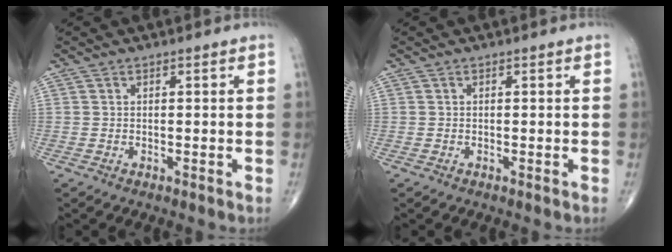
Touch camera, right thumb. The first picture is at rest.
{"total": 0.0}